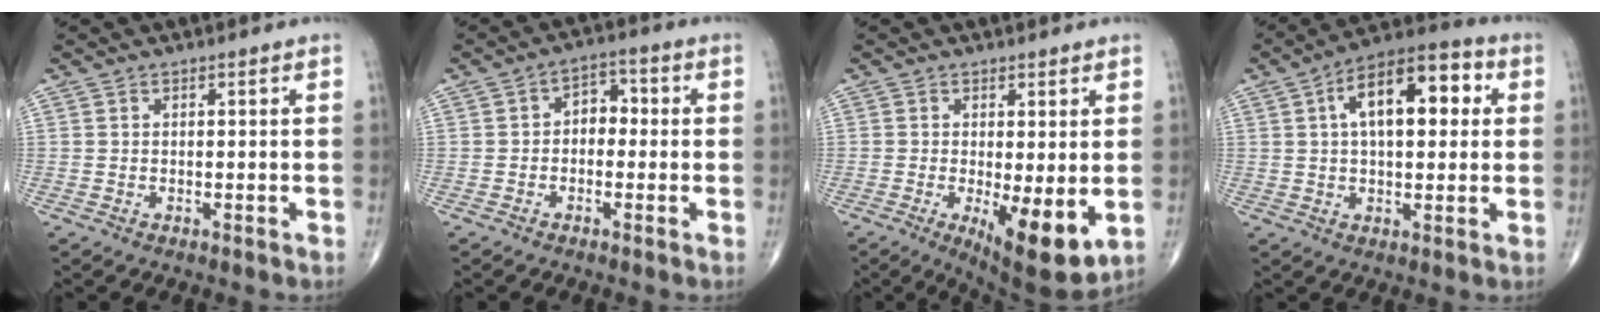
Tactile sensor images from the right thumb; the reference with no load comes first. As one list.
[{"total": 4.6, "force": [-0.3, 3.3, 3.2], "torque": [-0.025, 0.021, -0.018]}, {"total": 10.2, "force": [-2.0, 3.3, 9.5], "torque": [-0.138, -0.026, -0.022]}, {"total": 15.3, "force": [3.7, 7.5, 12.8], "torque": [-0.178, 0.027, 0.049]}]